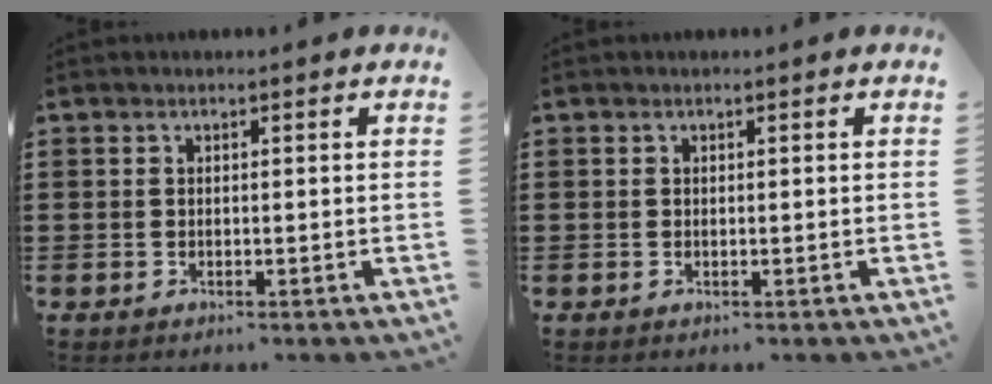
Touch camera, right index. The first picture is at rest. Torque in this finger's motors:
{"motor_torque": [1.07, 1.07, 0.00, 0.00]}